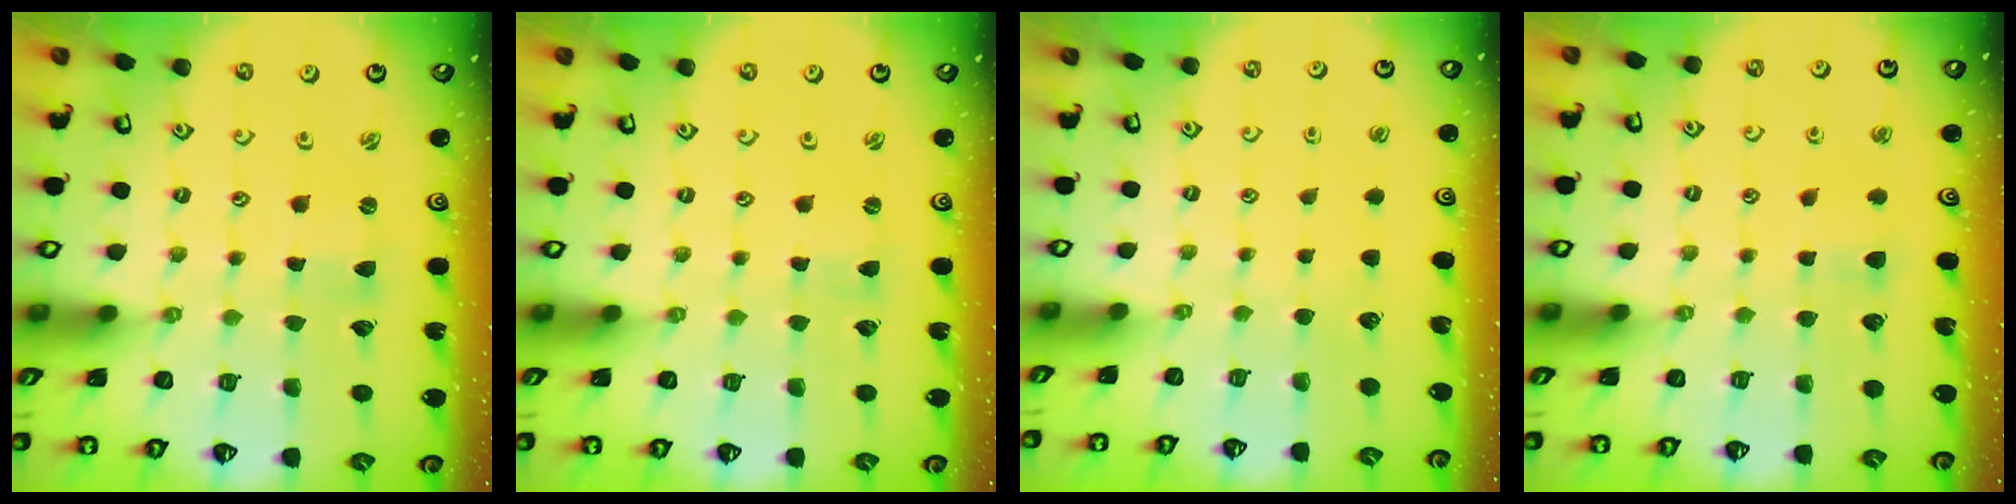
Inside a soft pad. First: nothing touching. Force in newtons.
{"total": 0.8, "press": 0.7, "slide": 0.2}
{"total": 0.0}
{"total": 4.6, "press": 4.5, "slide": 0.6}